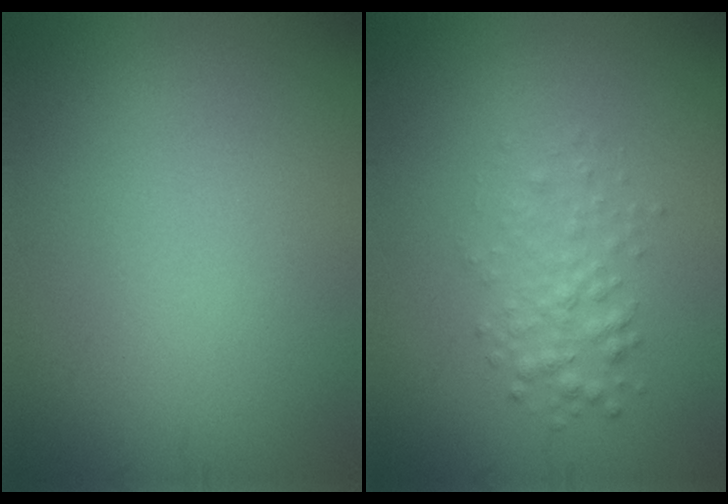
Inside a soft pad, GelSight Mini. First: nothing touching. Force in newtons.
{"total": 2.1, "press": 2.1, "slide": 0.0}